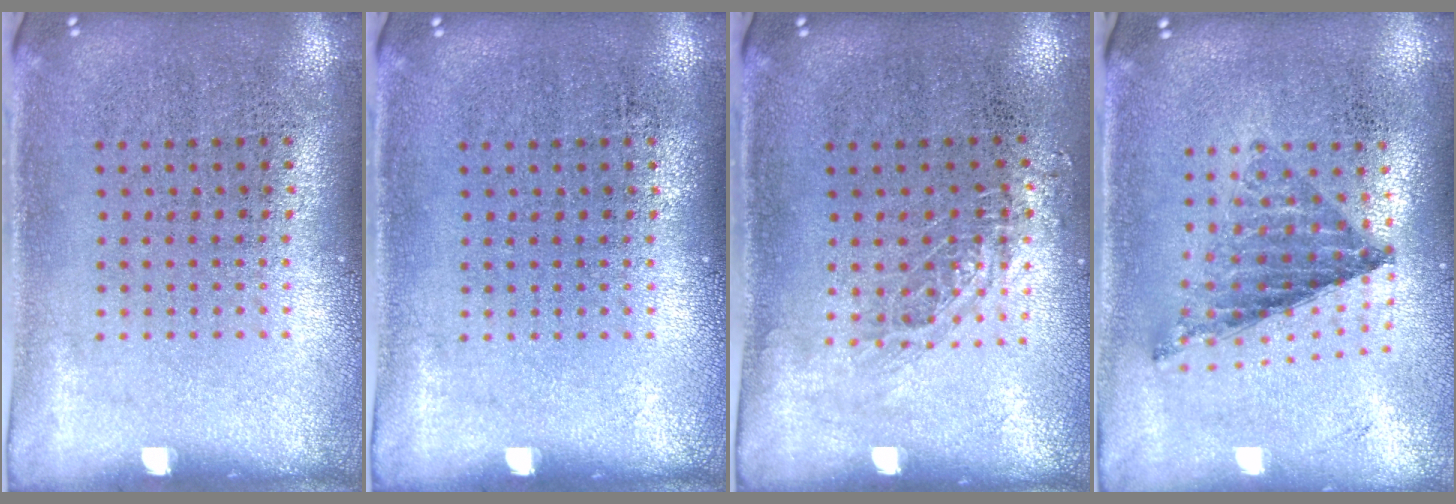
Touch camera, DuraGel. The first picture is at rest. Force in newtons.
{"total": 0.0}
{"total": 0.8, "press": 0.8, "slide": 0.2}
{"total": 0.8, "press": 0.8, "slide": 0.1}